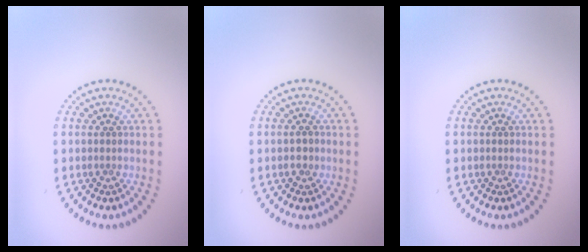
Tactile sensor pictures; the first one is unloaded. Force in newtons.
{"total": 1.0, "press": 1.0, "slide": 0.2}
{"total": 0.0}